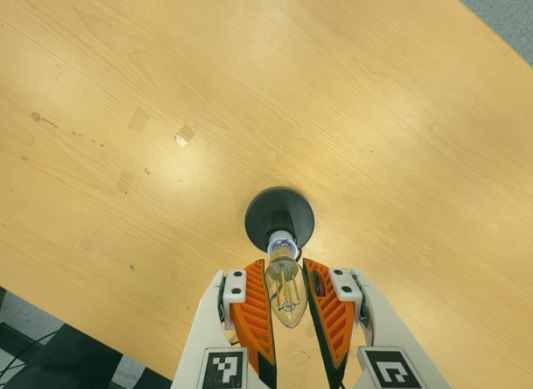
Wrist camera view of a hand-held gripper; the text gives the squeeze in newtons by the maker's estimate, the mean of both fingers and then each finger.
{"total": 9.8, "left": 9.1, "right": 10.5}